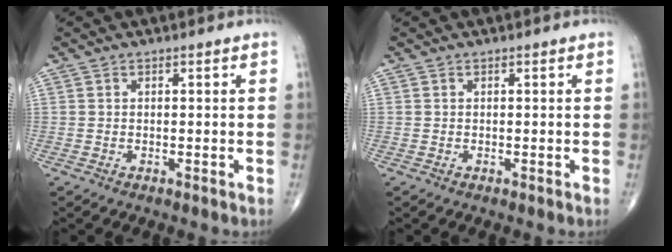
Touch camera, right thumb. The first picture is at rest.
{"total": 0.0}